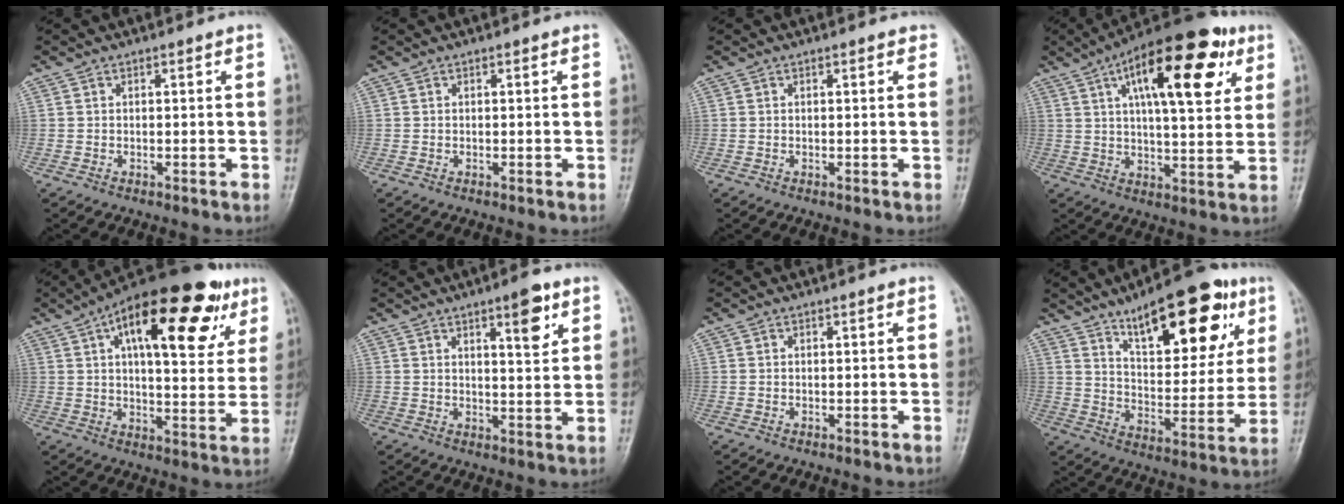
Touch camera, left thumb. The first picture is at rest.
{"total": 0.0}
{"total": 0.9, "force": [0.5, 0.4, 0.6], "torque": [-0.006, -0.001, 0.002]}
{"total": 21.4, "force": [8.9, 8.1, 17.7], "torque": [-0.243, -0.007, 0.130]}
{"total": 25.2, "force": [11.5, 10.4, 19.9], "torque": [-0.266, 0.000, 0.166]}
{"total": 6.6, "force": [3.5, 1.9, 5.3], "torque": [-0.064, -0.020, 0.050]}
{"total": 0.0}
{"total": 22.1, "force": [11.7, 8.8, 16.5], "torque": [-0.195, -0.038, 0.180]}